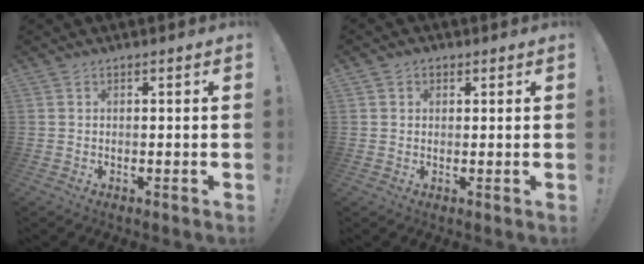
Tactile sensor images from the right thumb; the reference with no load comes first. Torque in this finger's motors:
{"motor_torque": [-0.42, 0.01, -0.07, 0.08, 0.10]}